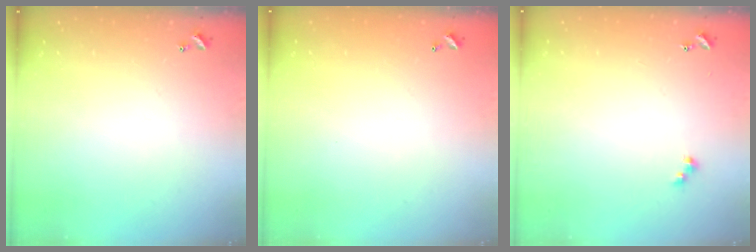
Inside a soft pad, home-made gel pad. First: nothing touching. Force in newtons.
{"total": 2.7, "press": 2.7, "slide": 0.1}
{"total": 2.5, "press": 2.5, "slide": 0.5}